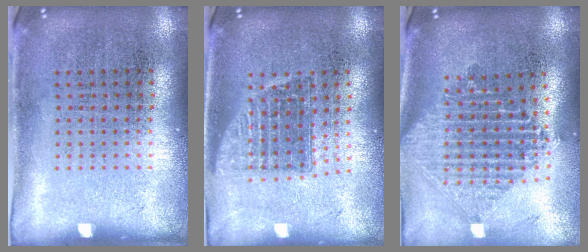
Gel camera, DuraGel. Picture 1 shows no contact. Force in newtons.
{"total": 1.4, "press": 1.1, "slide": 0.9}
{"total": 2.4, "press": 1.9, "slide": 1.5}